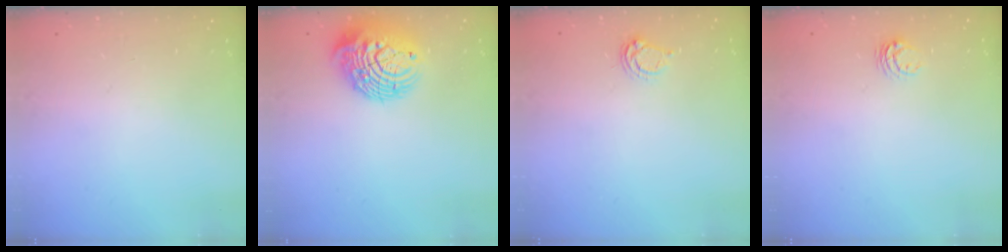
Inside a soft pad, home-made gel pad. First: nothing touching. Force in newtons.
{"total": 13.1, "press": 12.9, "slide": 1.8}
{"total": 4.0, "press": 4.0, "slide": 0.5}
{"total": 3.5, "press": 3.5, "slide": 0.5}